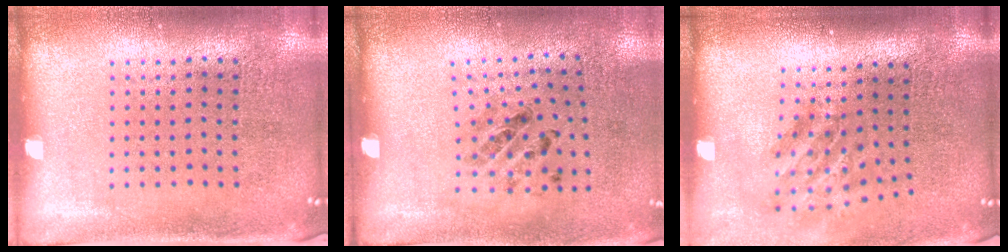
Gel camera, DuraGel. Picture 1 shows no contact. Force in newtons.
{"total": 1.3, "press": 0.6, "slide": 1.2}
{"total": 1.9, "press": 1.2, "slide": 1.4}